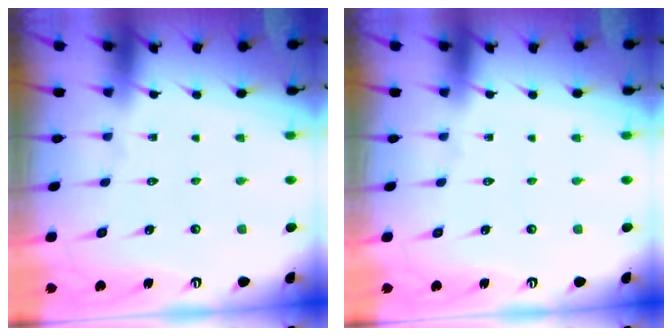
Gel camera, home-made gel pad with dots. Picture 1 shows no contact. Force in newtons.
{"total": 0.0}